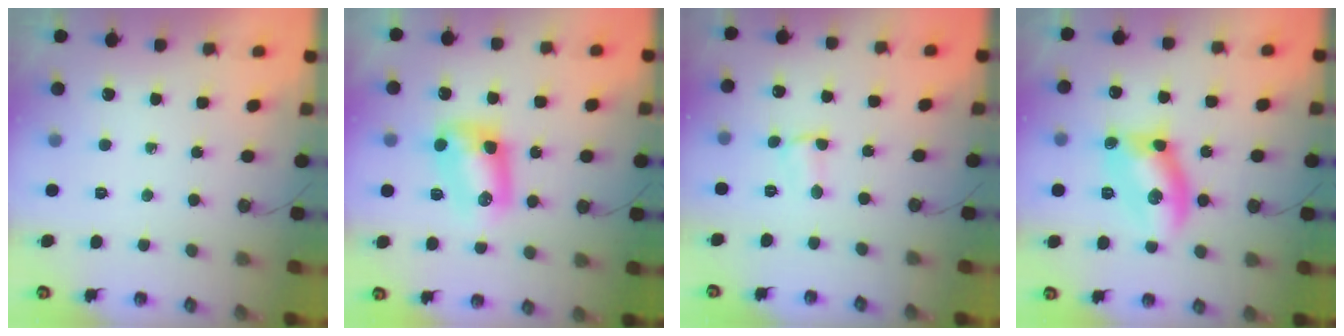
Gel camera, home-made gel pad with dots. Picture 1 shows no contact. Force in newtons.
{"total": 9.4, "press": 9.2, "slide": 1.6}
{"total": 3.0, "press": 1.2, "slide": 2.7}
{"total": 11.7, "press": 11.7, "slide": 0.5}